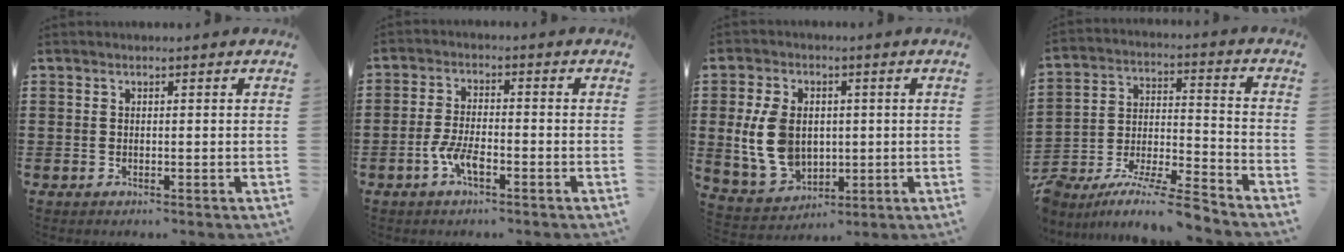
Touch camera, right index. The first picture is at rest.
{"total": 4.5, "force": [-2.3, 1.2, 3.7], "torque": [-0.090, -0.005, -0.048]}
{"total": 9.5, "force": [0.5, 6.9, 6.5], "torque": [-0.166, 0.012, 0.007]}
{"total": 9.3, "force": [-8.8, -0.2, 3.1], "torque": [-0.052, 0.010, -0.175]}